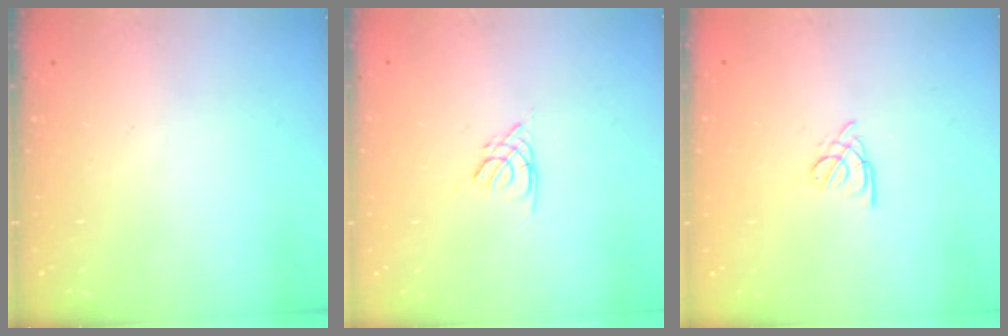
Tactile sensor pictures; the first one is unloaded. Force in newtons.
{"total": 2.6, "press": 2.6, "slide": 0.3}
{"total": 1.8, "press": 1.7, "slide": 0.5}